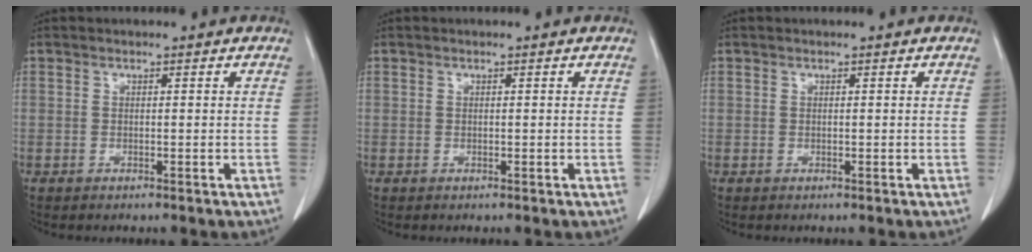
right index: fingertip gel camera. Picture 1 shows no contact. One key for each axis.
{"total": 0.0}
{"total": 0.0}